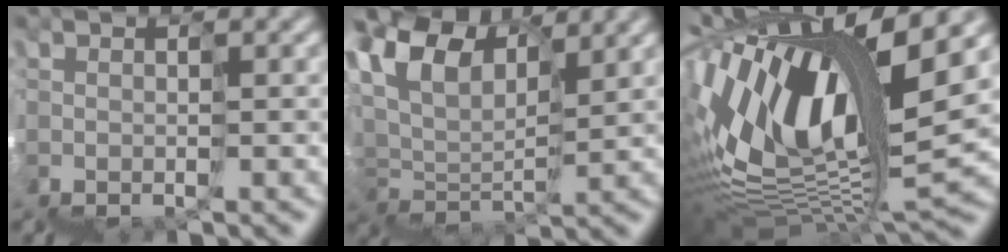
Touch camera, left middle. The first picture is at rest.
{"total": 6.3, "force": [6.2, 0.8, -0.4], "torque": [-0.017, 0.049, 0.099]}
{"total": 10.2, "force": [5.3, 2.1, 8.5], "torque": [-0.170, 0.048, 0.081]}